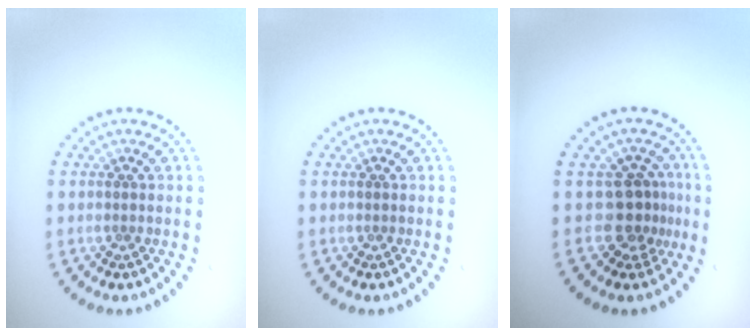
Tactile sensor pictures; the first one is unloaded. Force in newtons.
{"total": 0.0}
{"total": 2.9, "press": 2.1, "slide": 2.0}